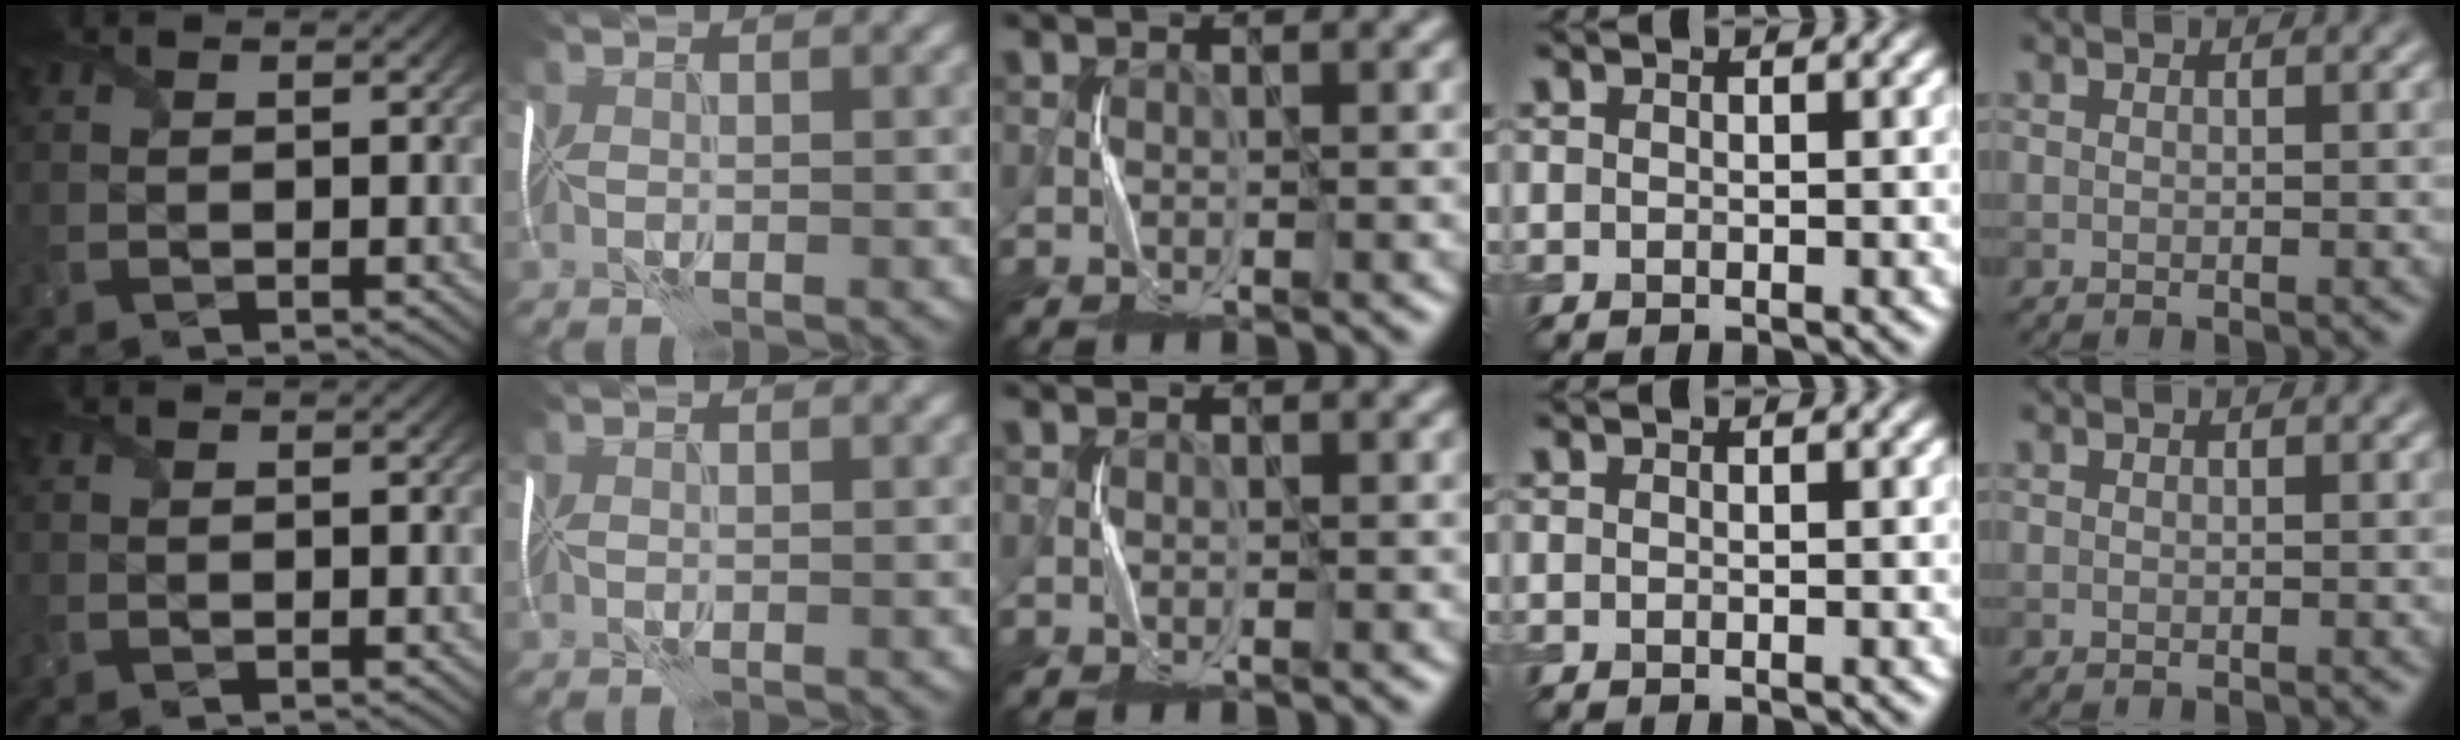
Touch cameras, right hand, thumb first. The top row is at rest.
{}